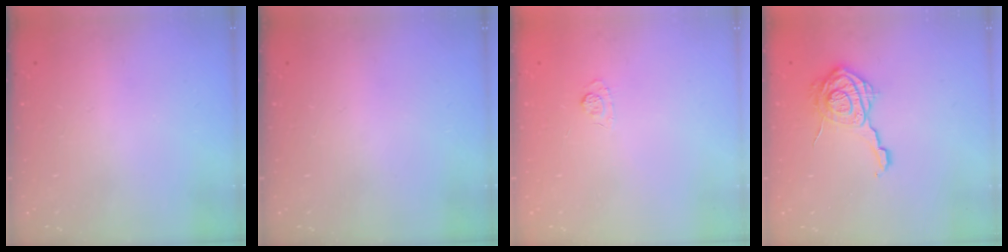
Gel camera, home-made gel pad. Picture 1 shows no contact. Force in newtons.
{"total": 0.0}
{"total": 2.1, "press": 1.6, "slide": 1.3}
{"total": 14.8, "press": 14.8, "slide": 1.0}